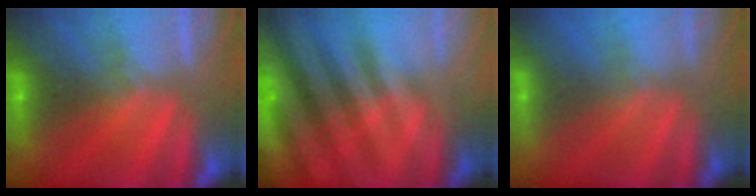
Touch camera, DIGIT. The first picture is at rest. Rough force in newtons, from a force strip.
{"total": 9.1}
{"total": 2.6}